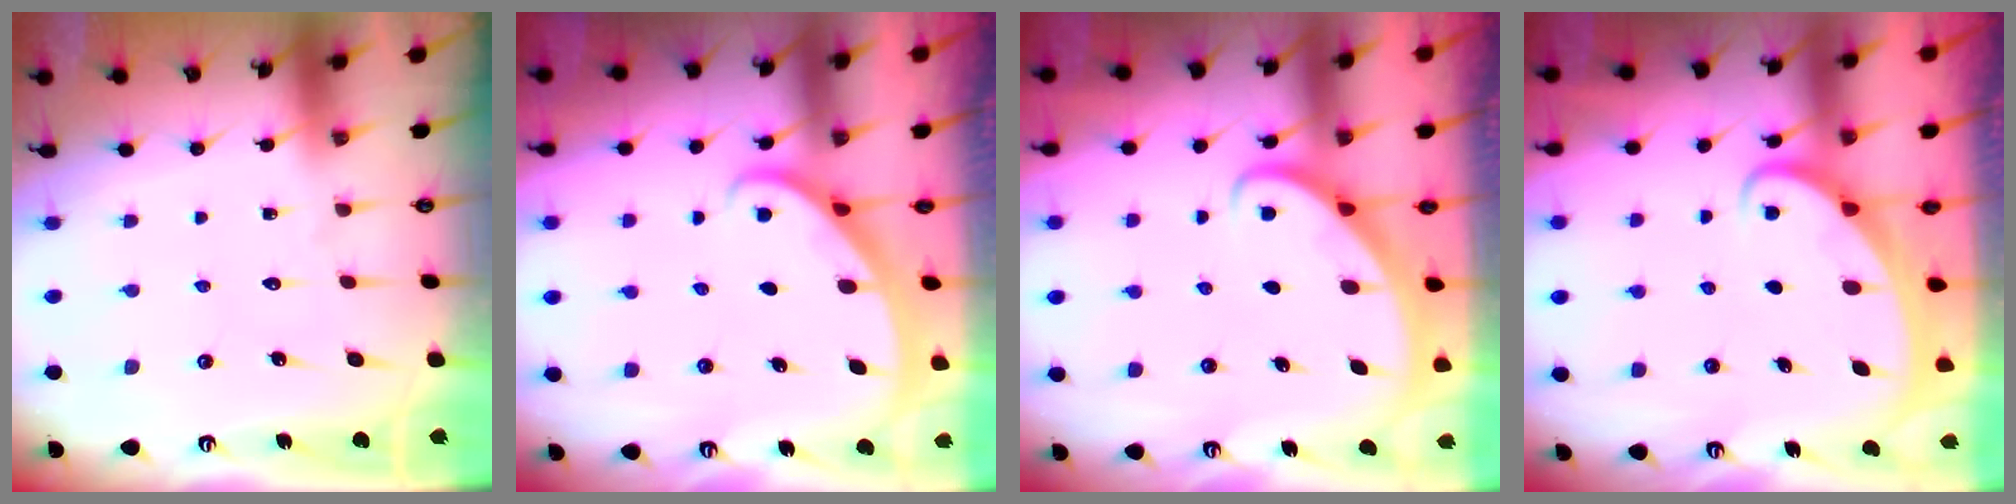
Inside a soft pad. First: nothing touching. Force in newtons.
{"total": 1.8, "press": 1.8, "slide": 0.1}
{"total": 2.8, "press": 2.8, "slide": 0.2}
{"total": 1.9, "press": 1.9, "slide": 0.2}